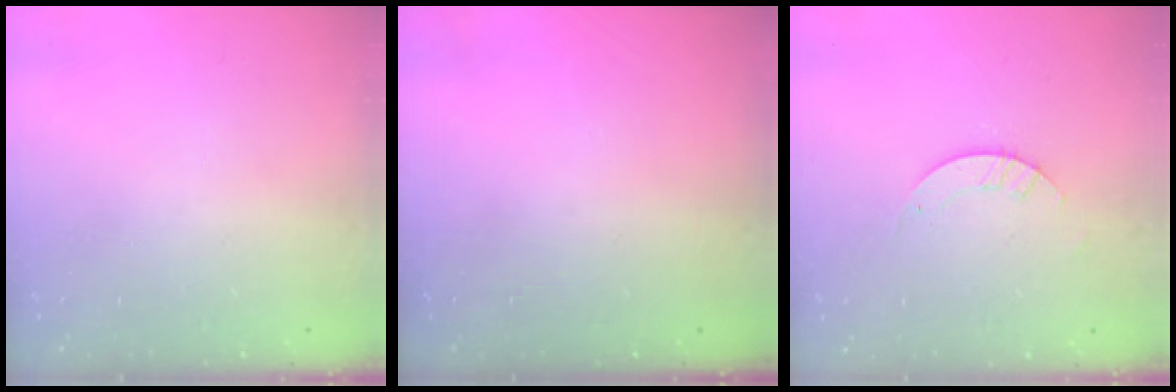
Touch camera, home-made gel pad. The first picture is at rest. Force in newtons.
{"total": 0.0}
{"total": 2.8, "press": 2.8, "slide": 0.2}